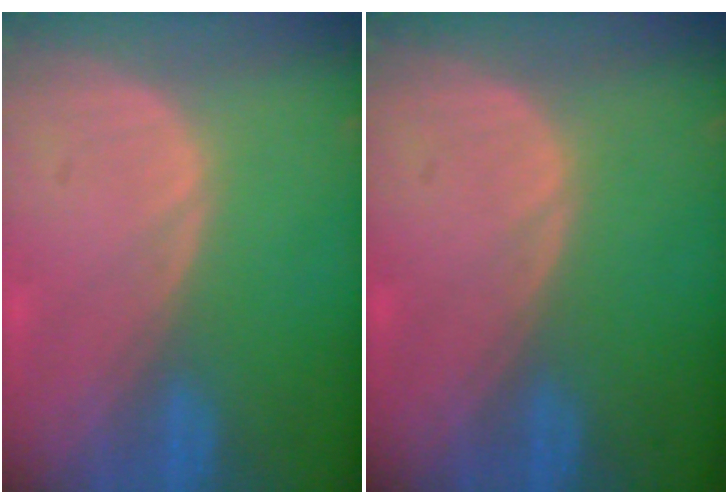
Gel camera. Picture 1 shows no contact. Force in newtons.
{"total": 0.0}